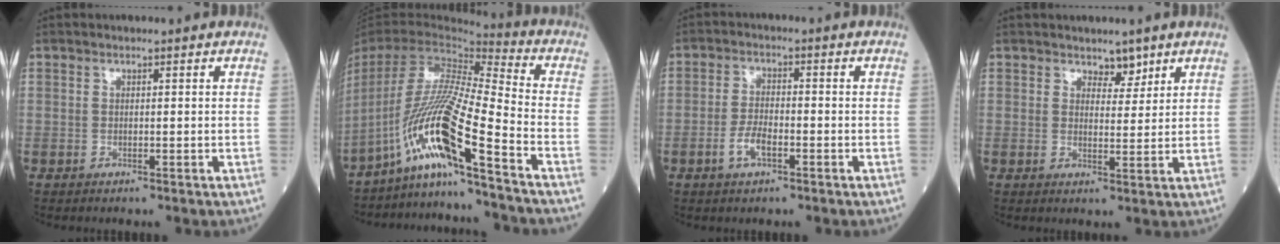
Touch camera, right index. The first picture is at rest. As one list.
[{"total": 16.5, "force": [-10.9, -1.7, 12.2], "torque": [-0.247, -0.013, -0.202]}, {"total": 4.0, "force": [-1.9, 1.4, 3.2], "torque": [-0.068, 0.002, -0.037]}, {"total": 2.7, "force": [2.2, 1.4, 0.8], "torque": [-0.006, -0.005, 0.034]}]